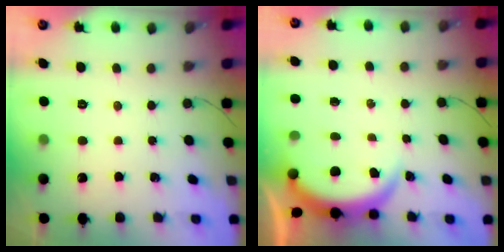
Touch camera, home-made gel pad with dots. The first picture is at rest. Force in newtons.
{"total": 4.0, "press": 4.0, "slide": 0.2}